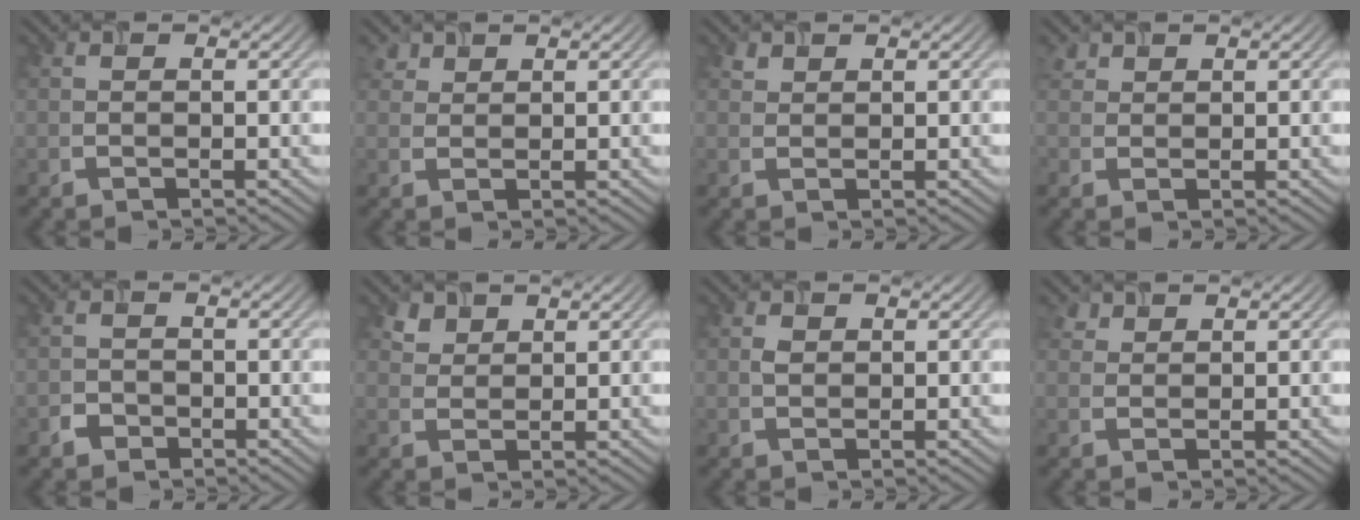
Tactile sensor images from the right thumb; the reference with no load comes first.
{"total": 1.9, "force": [1.4, 1.1, 0.5], "torque": [-0.017, 0.003, 0.032]}
{"total": 1.1, "force": [0.8, 0.6, 0.2], "torque": [-0.007, -0.001, 0.018]}
{"total": 1.6, "force": [1.1, 1.1, 0.4], "torque": [-0.013, 0.002, 0.025]}
{"total": 1.9, "force": [-1.2, 1.4, 0.5], "torque": [-0.008, 0.002, -0.026]}
{"total": 2.3, "force": [1.7, 1.4, 0.6], "torque": [-0.019, -0.001, 0.035]}
{"total": 1.0, "force": [0.3, 0.8, 0.6], "torque": [-0.016, 0.000, 0.004]}
{"total": 1.5, "force": [1.2, 0.8, 0.4], "torque": [-0.011, 0.002, 0.026]}